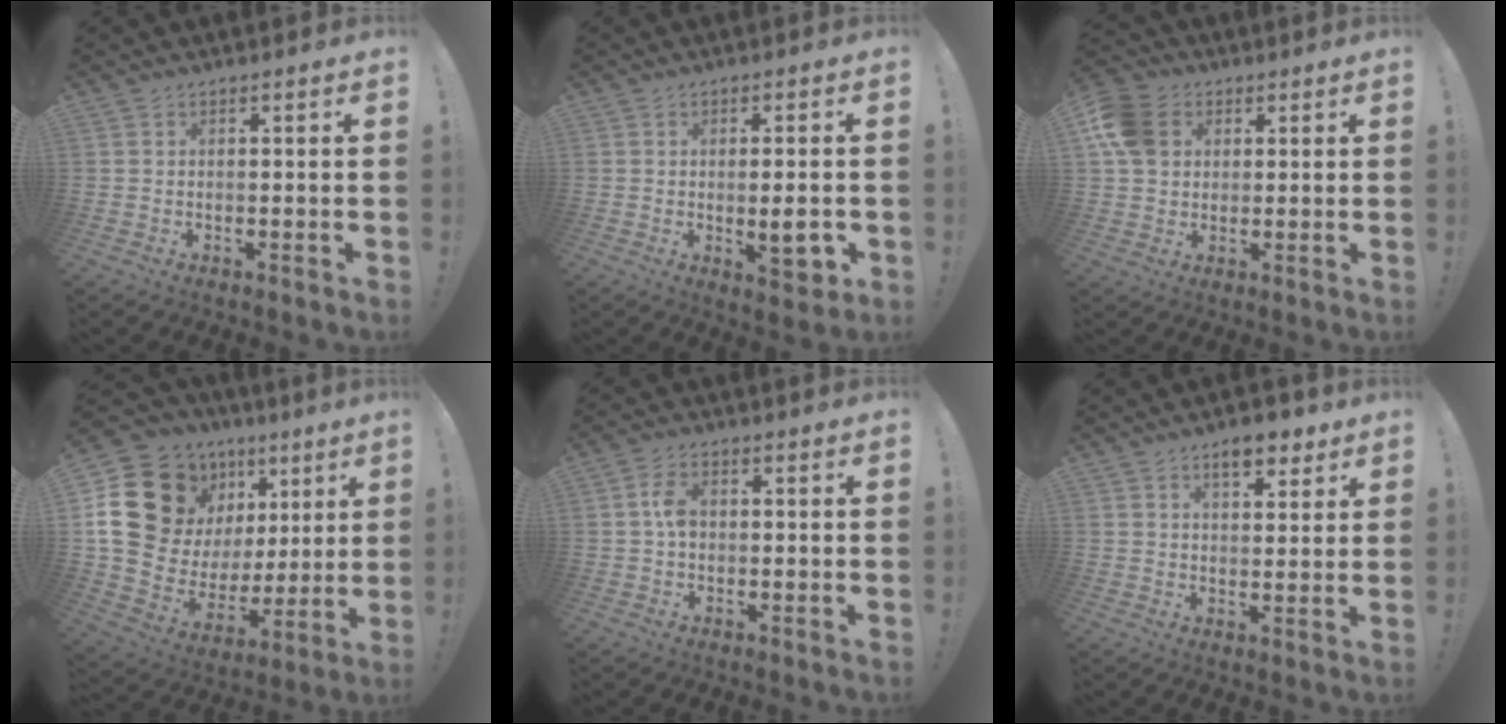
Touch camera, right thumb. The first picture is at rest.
{"total": 8.1, "force": [-1.0, 2.2, 7.7], "torque": [-0.092, -0.007, -0.013]}
{"total": 11.3, "force": [3.2, 9.2, 5.7], "torque": [-0.105, 0.001, 0.066]}
{"total": 22.6, "force": [10.7, 16.3, 11.4], "torque": [-0.184, -0.064, 0.240]}
{"total": 5.1, "force": [0.1, 3.1, 4.0], "torque": [-0.072, 0.008, 0.002]}
{"total": 7.2, "force": [4.8, 3.3, 4.3], "torque": [-0.039, -0.024, 0.079]}